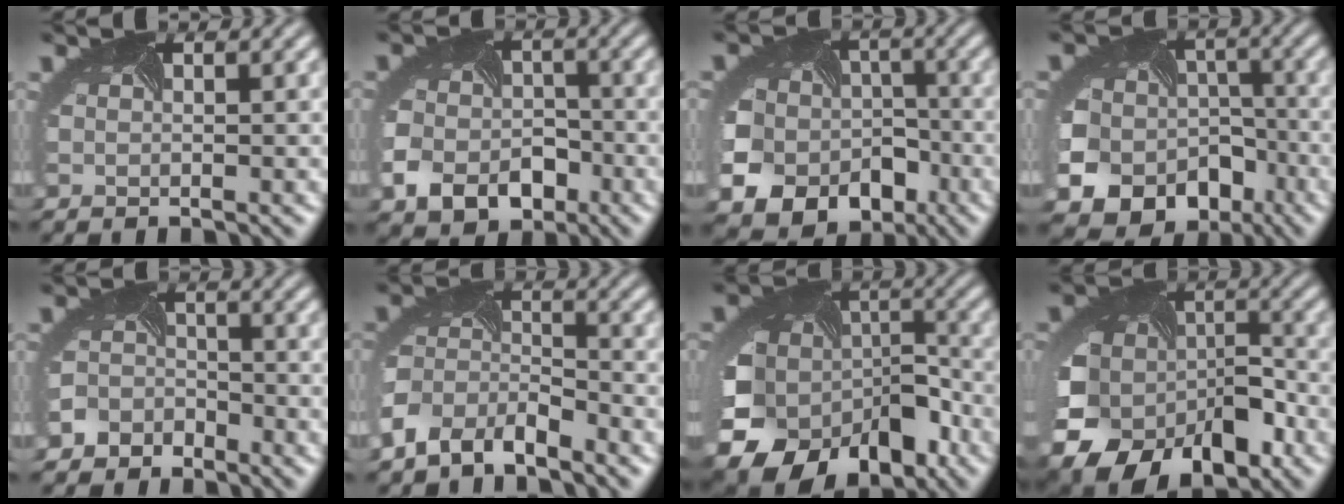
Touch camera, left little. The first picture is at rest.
{"total": 6.9, "force": [-3.6, 4.8, 3.3], "torque": [-0.073, -0.027, -0.058]}
{"total": 14.1, "force": [-6.8, 11.0, 5.6], "torque": [-0.104, -0.064, -0.107]}
{"total": 15.6, "force": [-7.6, 12.5, 5.6], "torque": [-0.103, -0.073, -0.110]}
{"total": 3.8, "force": [-3.2, 2.1, 0.0], "torque": [0.011, -0.003, -0.062]}
{"total": 5.1, "force": [-3.7, 2.7, 2.3], "torque": [-0.045, -0.011, -0.083]}
{"total": 17.0, "force": [-8.6, 11.6, 8.9], "torque": [-0.199, -0.050, -0.105]}
{"total": 14.3, "force": [-6.7, 9.7, 8.1], "torque": [-0.173, -0.036, -0.097]}